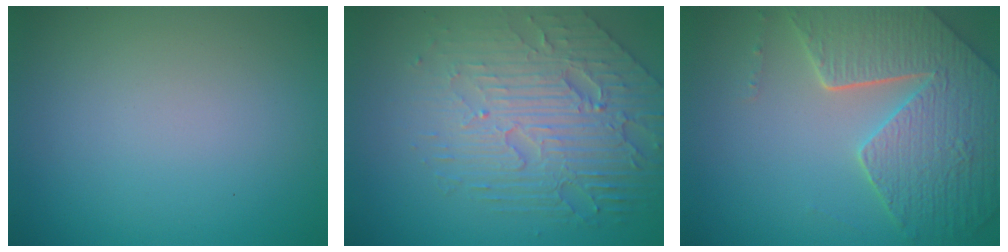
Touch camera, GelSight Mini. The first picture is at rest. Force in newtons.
{"total": 7.1, "press": 5.1, "slide": 5.0}
{"total": 7.8, "press": 5.8, "slide": 5.3}